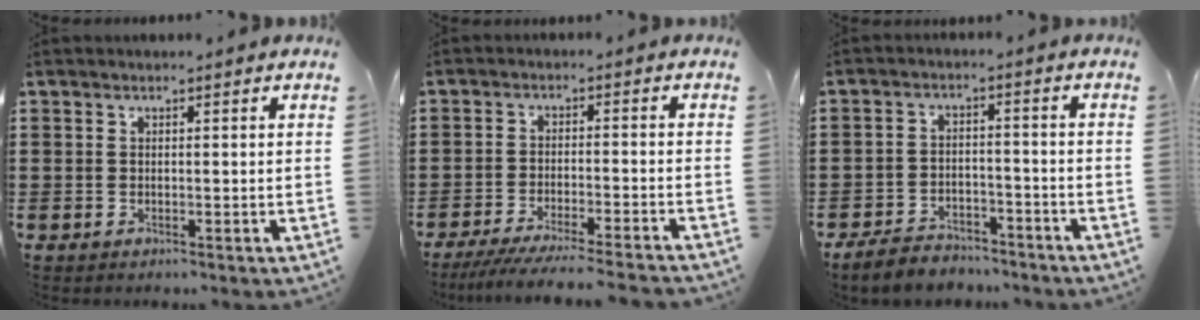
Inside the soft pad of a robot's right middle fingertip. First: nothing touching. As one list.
[{"total": 4.9, "force": [-4.5, -0.2, 1.8], "torque": [-0.035, -0.016, -0.089]}, {"total": 4.4, "force": [-4.2, 1.0, 0.7], "torque": [-0.021, 0.007, -0.088]}]